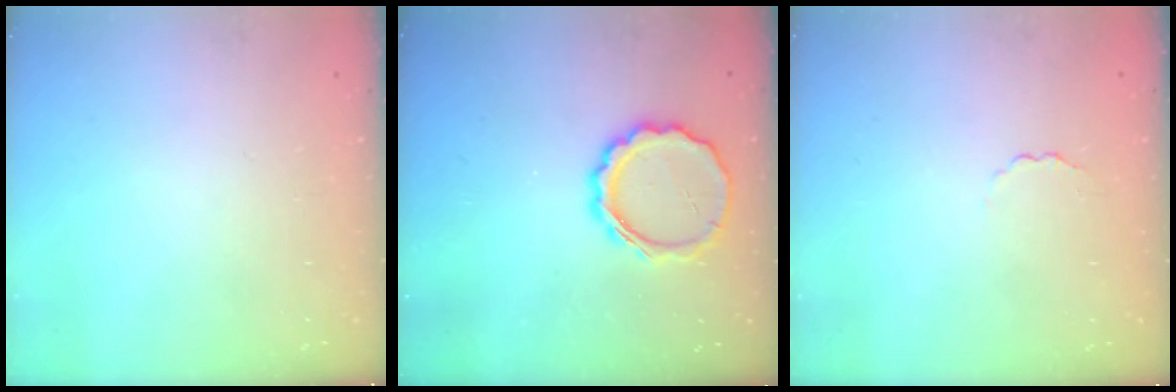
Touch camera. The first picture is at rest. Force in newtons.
{"total": 11.1, "press": 10.8, "slide": 2.4}
{"total": 1.7, "press": 1.6, "slide": 0.5}